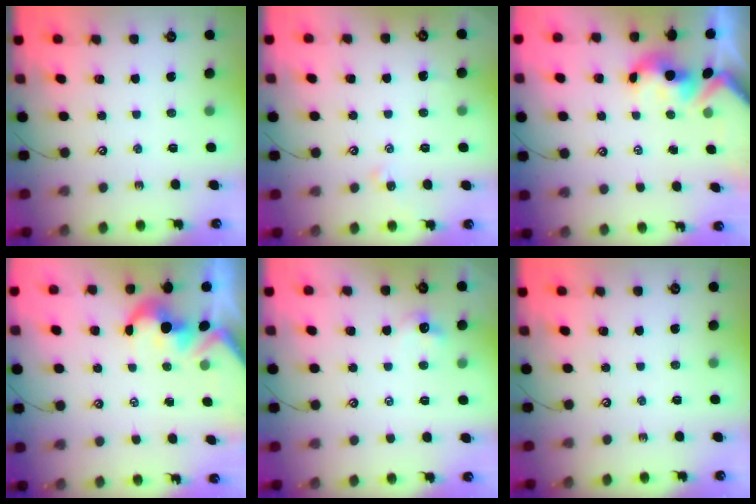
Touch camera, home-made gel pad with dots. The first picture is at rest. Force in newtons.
{"total": 0.0}
{"total": 2.0, "press": 1.9, "slide": 0.7}
{"total": 1.6, "press": 1.3, "slide": 1.0}
{"total": 0.0}
{"total": 0.0}